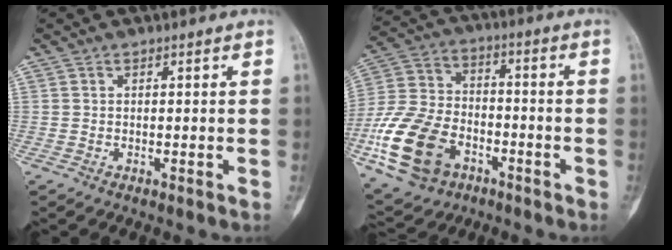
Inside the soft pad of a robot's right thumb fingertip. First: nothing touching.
{"total": 19.9, "force": [-7.7, 13.6, 12.2], "torque": [-0.235, 0.036, -0.134]}